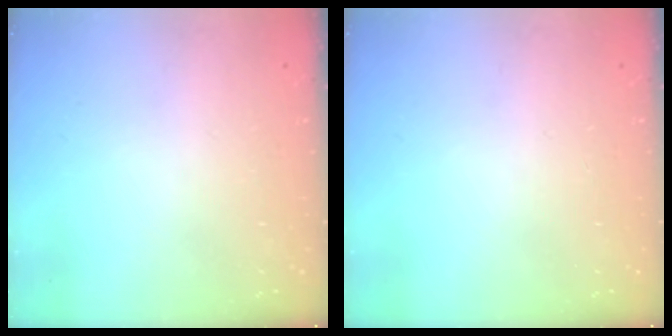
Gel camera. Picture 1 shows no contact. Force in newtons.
{"total": 0.0}